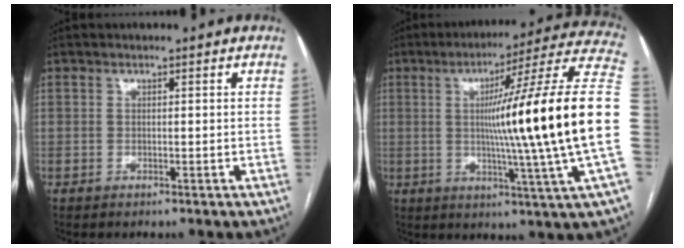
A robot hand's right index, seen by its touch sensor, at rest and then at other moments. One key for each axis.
{"total": 25.2, "fx": -0.4, "fy": -2.4, "fz": 25.1, "tx": -0.298, "ty": 0.003, "tz": -0.028}